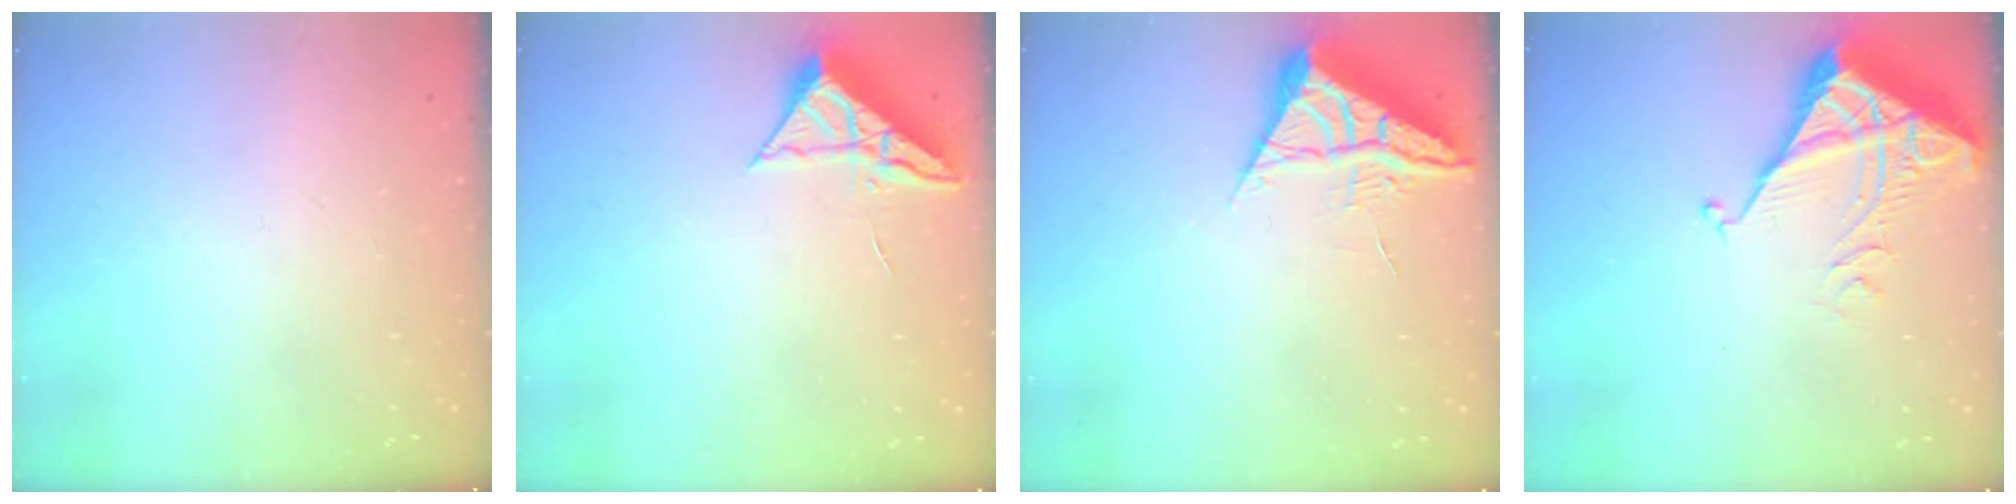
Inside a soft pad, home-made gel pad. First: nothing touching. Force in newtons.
{"total": 6.9, "press": 6.9, "slide": 0.3}
{"total": 5.9, "press": 5.9, "slide": 0.6}
{"total": 5.4, "press": 5.4, "slide": 0.7}